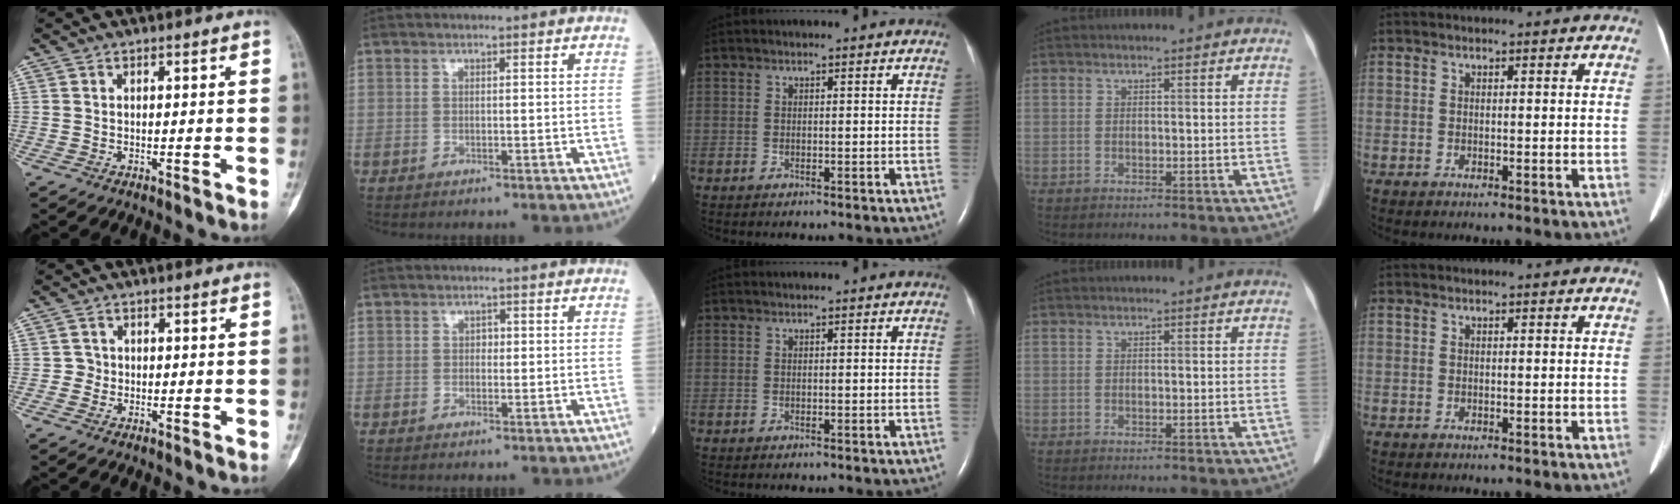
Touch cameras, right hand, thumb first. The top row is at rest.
{"thumb": {"total": 1.5, "force": [-0.3, 1.5, 0.0], "torque": [0.011, 0.008, -0.010]}, "index": {"total": 0.6, "force": [0.0, 0.5, 0.4], "torque": [-0.004, 0.002, -0.001]}}